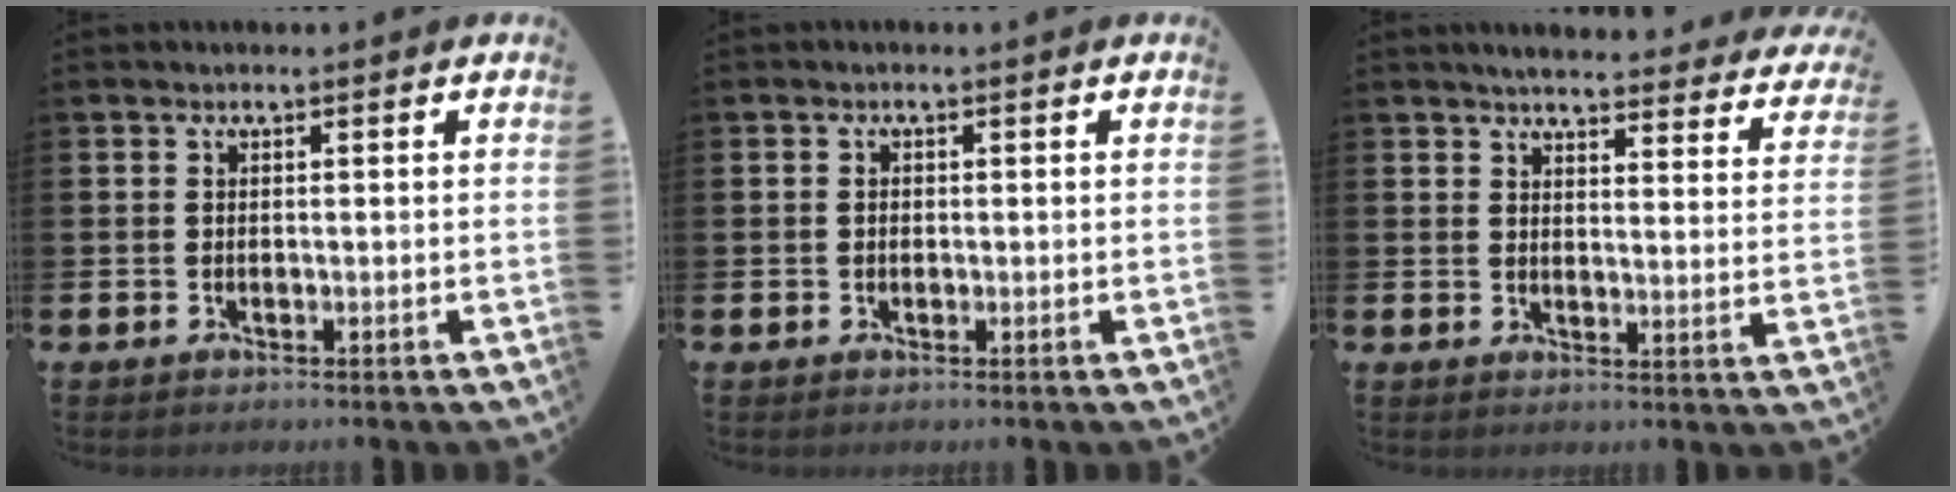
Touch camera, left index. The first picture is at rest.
{"total": 0.7, "force": [0.0, 0.6, 0.4], "torque": [-0.005, 0.006, -0.003]}
{"total": 4.3, "force": [4.1, 0.5, 1.0], "torque": [-0.032, -0.031, 0.068]}